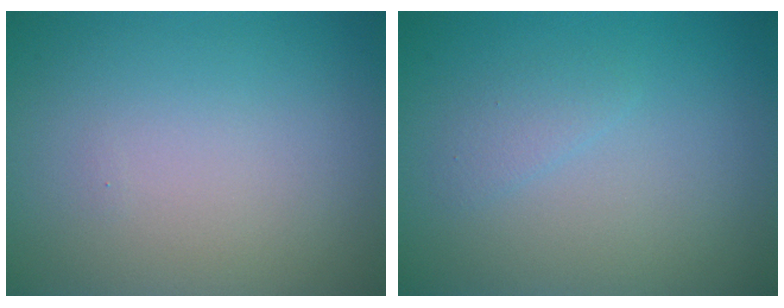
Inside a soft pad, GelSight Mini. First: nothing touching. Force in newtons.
{"total": 1.1, "press": 1.1, "slide": 0.1}